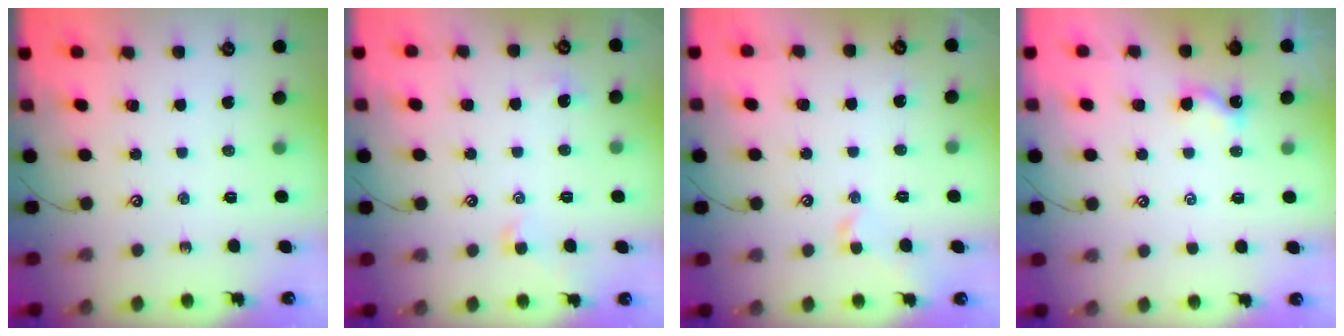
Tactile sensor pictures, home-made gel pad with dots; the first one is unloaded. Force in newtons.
{"total": 1.4, "press": 1.3, "slide": 0.6}
{"total": 1.1, "press": 0.8, "slide": 0.7}
{"total": 0.8, "press": 0.7, "slide": 0.2}